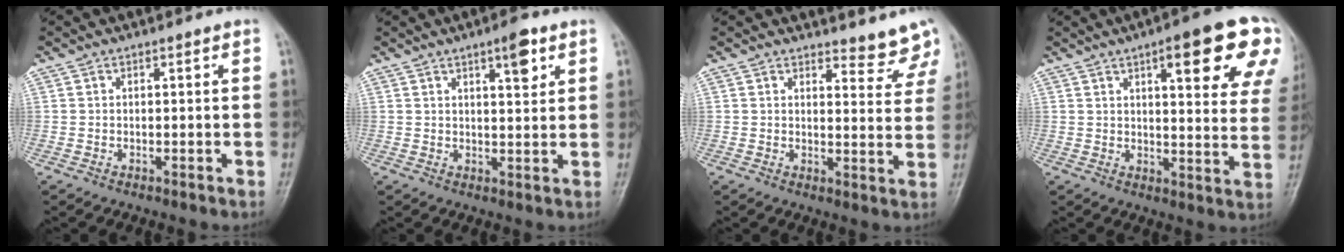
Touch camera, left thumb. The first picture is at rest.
{"total": 5.3, "force": [2.9, 1.6, 4.1], "torque": [-0.050, -0.015, 0.042]}
{"total": 6.4, "force": [6.1, 1.8, 1.0], "torque": [0.014, -0.051, 0.062]}
{"total": 19.2, "force": [9.1, 5.1, 16.1], "torque": [-0.175, -0.024, 0.112]}